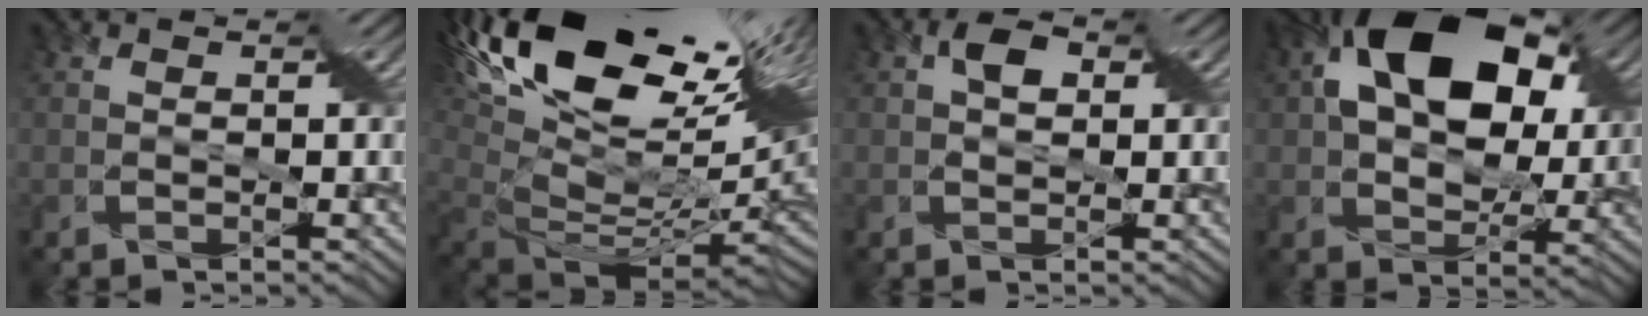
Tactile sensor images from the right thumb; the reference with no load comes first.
{"total": 20.4, "force": [9.2, 9.3, 15.6], "torque": [-0.296, 0.038, 0.177]}
{"total": 1.8, "force": [0.5, 1.3, 1.1], "torque": [-0.021, 0.003, 0.008]}
{"total": 16.7, "force": [5.9, 10.6, 11.5], "torque": [-0.211, 0.035, 0.090]}